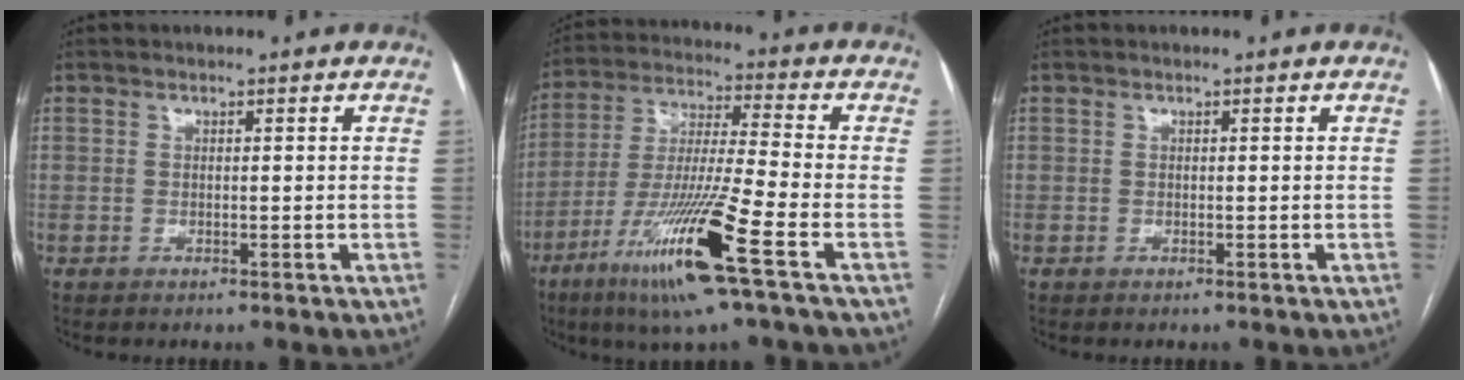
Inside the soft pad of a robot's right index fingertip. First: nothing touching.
{"total": 16.2, "force": [-7.9, -0.8, 14.1], "torque": [-0.292, -0.033, -0.150]}
{"total": 0.0}